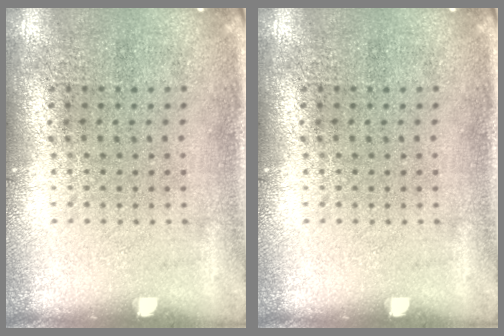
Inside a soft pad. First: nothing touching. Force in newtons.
{"total": 0.0}